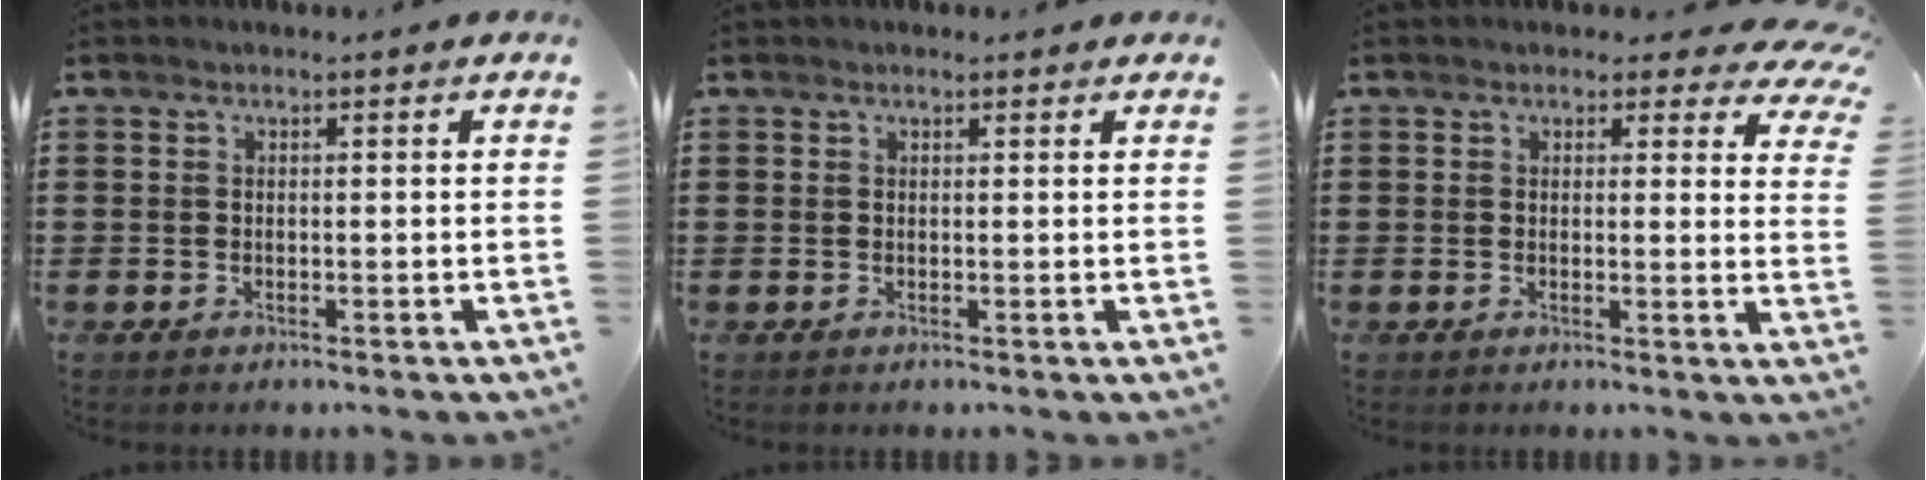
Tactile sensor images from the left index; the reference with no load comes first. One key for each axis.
{"total": 0.6, "fx": 0.4, "fy": 0.4, "fz": 0.3, "tx": -0.006, "ty": 0.004, "tz": 0.008}
{"total": 3.0, "fx": 2.3, "fy": 1.2, "fz": 1.4, "tx": -0.023, "ty": -0.006, "tz": 0.038}